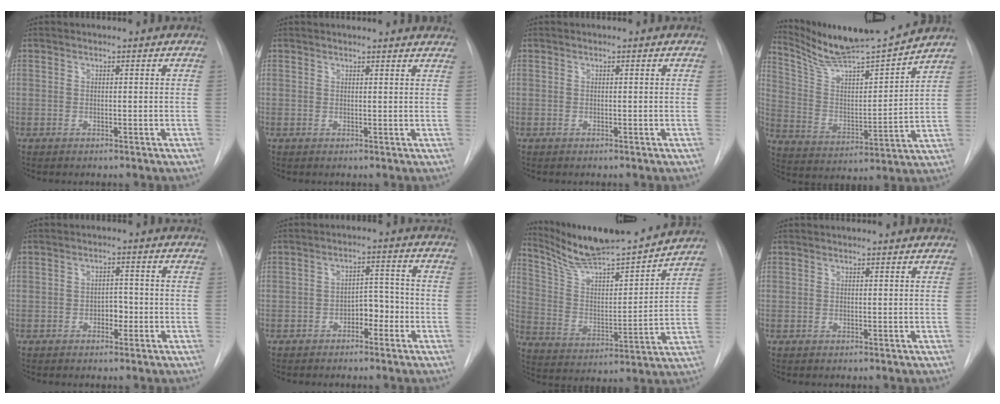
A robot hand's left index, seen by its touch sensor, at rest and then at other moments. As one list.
[{"total": 10.3, "force": [9.8, 1.6, 2.5], "torque": [-0.014, 0.010, 0.095]}, {"total": 0.0}, {"total": 15.0, "force": [14.3, -1.1, 4.5], "torque": [-0.089, -0.018, 0.247]}, {"total": 2.3, "force": [-0.8, 1.4, 1.6], "torque": [-0.019, 0.007, -0.011]}, {"total": 4.0, "force": [-2.0, 2.1, 2.8], "torque": [-0.037, 0.016, -0.032]}, {"total": 17.9, "force": [16.8, 0.3, 6.3], "torque": [-0.112, -0.015, 0.275]}, {"total": 2.7, "force": [2.6, 0.1, 0.7], "torque": [-0.009, 0.016, 0.030]}]